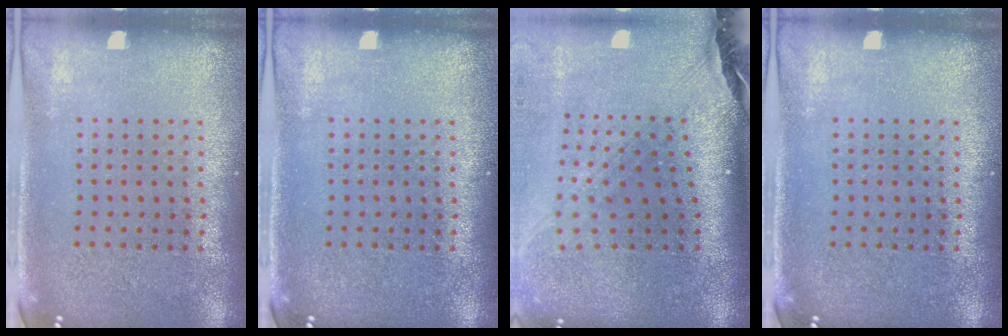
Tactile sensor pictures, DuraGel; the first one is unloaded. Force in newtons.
{"total": 0.0}
{"total": 2.4, "press": 1.8, "slide": 1.6}
{"total": 0.0}